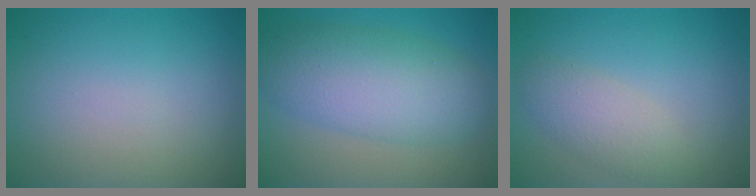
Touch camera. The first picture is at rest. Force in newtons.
{"total": 7.1, "press": 7.1, "slide": 0.0}
{"total": 2.9, "press": 2.9, "slide": 0.3}